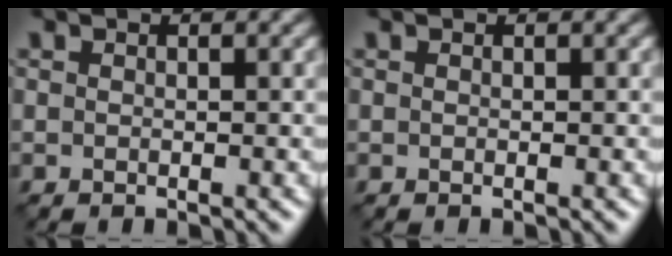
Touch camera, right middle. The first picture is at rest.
{"total": 0.0}